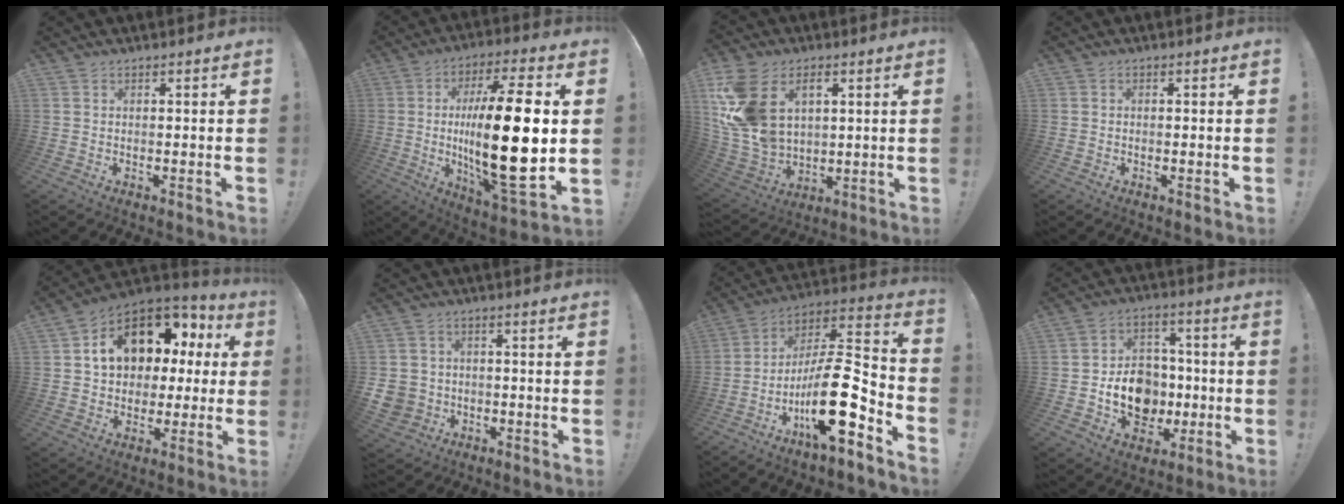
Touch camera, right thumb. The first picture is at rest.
{"total": 26.0, "force": [0.5, 7.9, 24.8], "torque": [-0.437, -0.009, 0.005]}
{"total": 17.1, "force": [6.1, 11.8, 10.8], "torque": [-0.233, -0.028, 0.117]}
{"total": 0.6, "force": [-0.2, 0.3, 0.5], "torque": [-0.001, -0.001, -0.005]}
{"total": 15.5, "force": [6.0, 11.3, 8.8], "torque": [-0.130, -0.028, 0.121]}
{"total": 6.3, "force": [-1.1, 5.9, 2.0], "torque": [-0.041, 0.010, -0.018]}
{"total": 20.2, "force": [-7.7, 6.0, 17.6], "torque": [-0.316, 0.033, -0.129]}
{"total": 13.9, "force": [-2.8, 11.5, 7.1], "torque": [-0.102, 0.026, -0.039]}